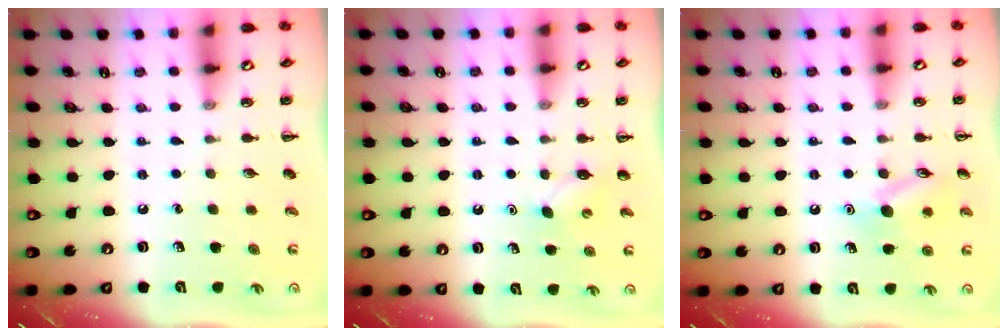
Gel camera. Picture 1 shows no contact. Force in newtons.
{"total": 3.0, "press": 2.9, "slide": 0.7}
{"total": 10.5, "press": 10.4, "slide": 0.9}